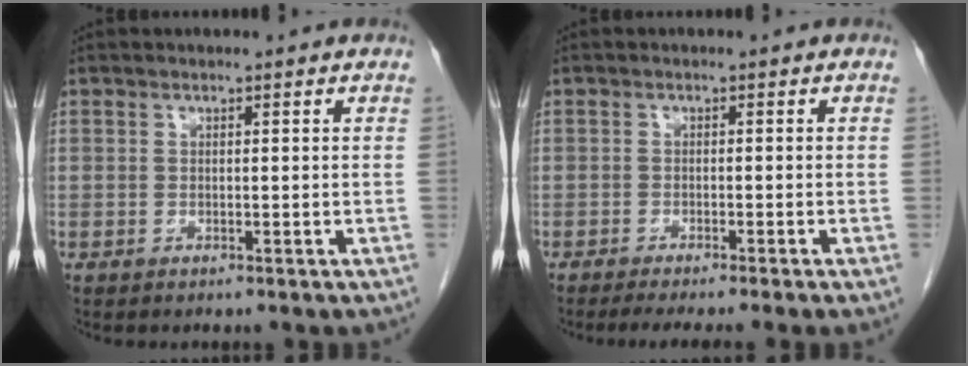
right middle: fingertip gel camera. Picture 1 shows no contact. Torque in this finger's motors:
{"motor_torque": [1.11, -1.00, 0.06, 0.05]}